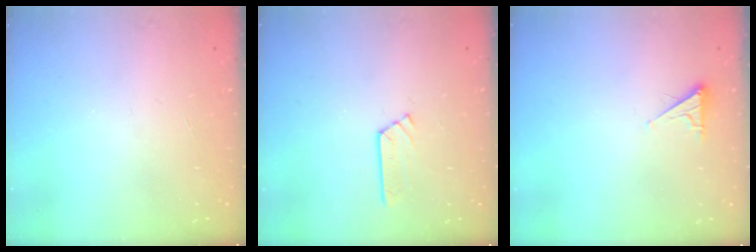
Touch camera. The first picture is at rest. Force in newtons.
{"total": 4.1, "press": 4.1, "slide": 0.4}
{"total": 2.5, "press": 2.5, "slide": 0.5}